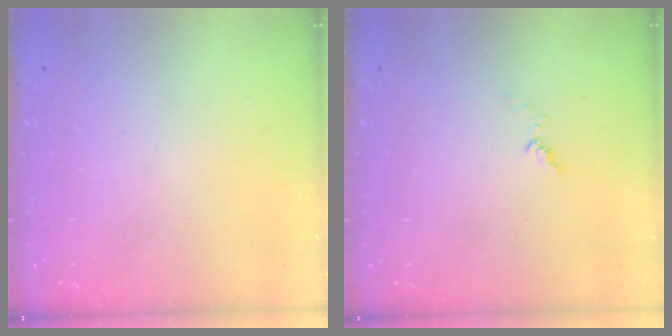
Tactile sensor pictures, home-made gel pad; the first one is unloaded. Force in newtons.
{"total": 4.9, "press": 4.9, "slide": 0.3}